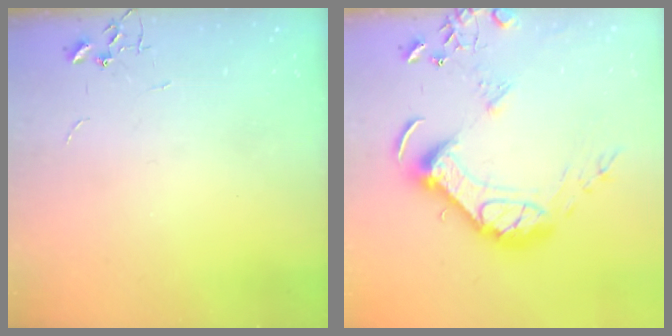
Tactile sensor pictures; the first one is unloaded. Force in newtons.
{"total": 16.2, "press": 16.1, "slide": 1.7}